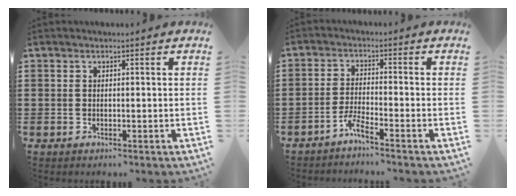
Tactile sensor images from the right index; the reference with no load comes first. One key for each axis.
{"total": 3.1, "fx": -2.7, "fy": -0.2, "fz": 1.5, "tx": -0.043, "ty": -0.003, "tz": -0.057}